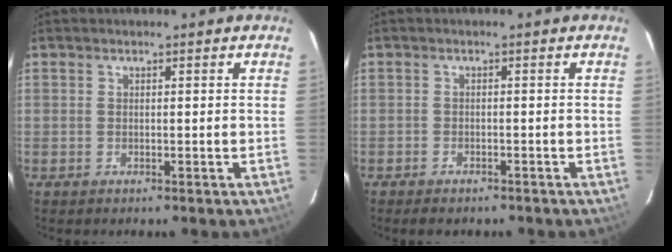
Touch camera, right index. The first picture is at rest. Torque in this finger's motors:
{"motor_torque": [0.27, -0.25, 0.08, -0.02]}